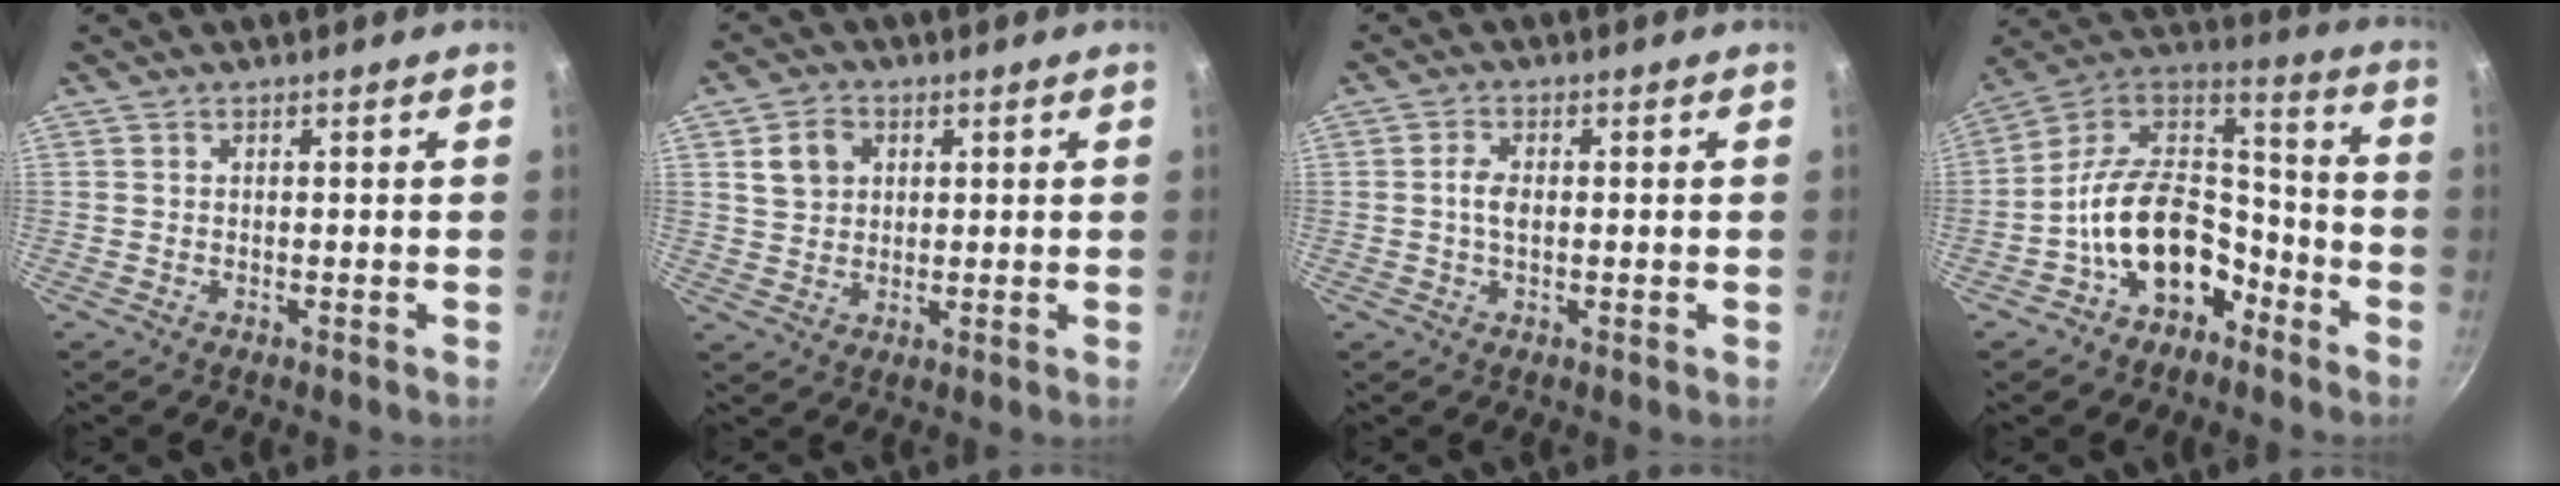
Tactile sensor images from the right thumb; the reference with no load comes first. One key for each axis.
{"total": 5.9, "fx": 1.9, "fy": 4.8, "fz": 2.9, "tx": -0.034, "ty": 0.004, "tz": 0.033}
{"total": 3.1, "fx": 0.0, "fy": 1.6, "fz": 2.6, "tx": -0.053, "ty": 0.006, "tz": -0.006}
{"total": 17.8, "fx": -8.0, "fy": 11.7, "fz": 10.7, "tx": -0.146, "ty": 0.090, "tz": -0.145}